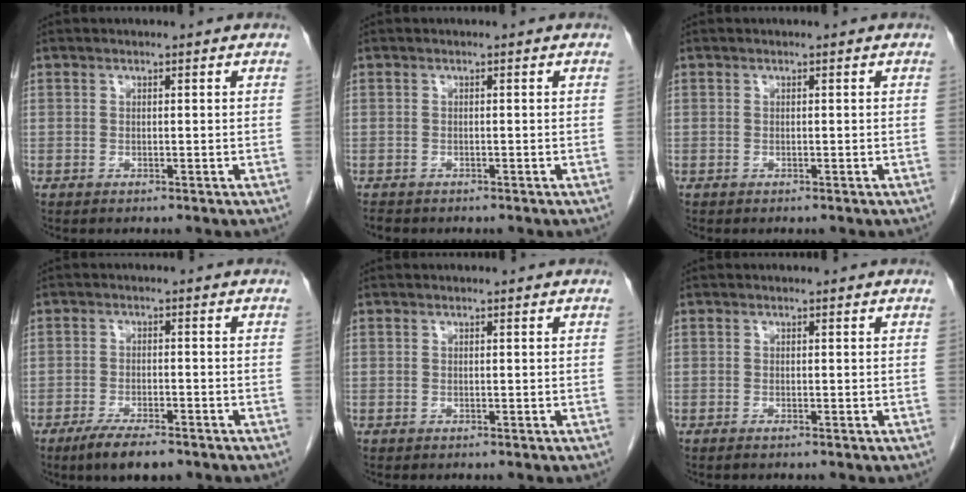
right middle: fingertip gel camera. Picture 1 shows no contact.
{"total": 1.4, "force": [-1.2, 0.6, 0.3], "torque": [-0.012, -0.003, -0.018]}
{"total": 0.0}
{"total": 6.0, "force": [-4.4, 1.5, 3.8], "torque": [-0.067, -0.007, -0.072]}
{"total": 0.0}
{"total": 0.5, "force": [-0.4, 0.0, 0.3], "torque": [-0.008, -0.001, -0.008]}